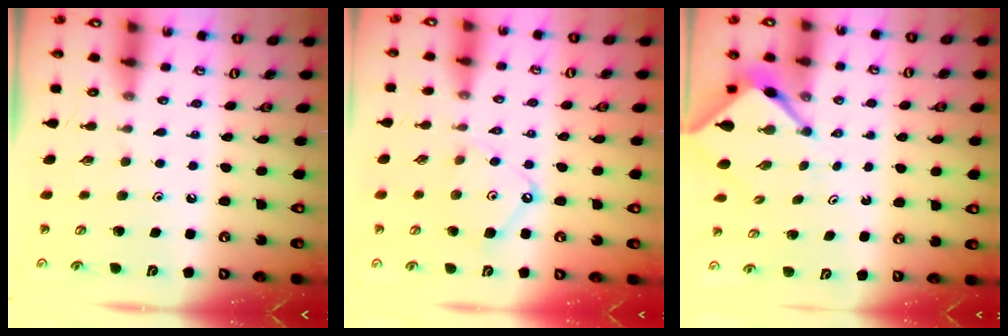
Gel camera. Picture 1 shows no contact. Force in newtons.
{"total": 6.2, "press": 6.1, "slide": 0.8}
{"total": 3.5, "press": 3.5, "slide": 0.8}